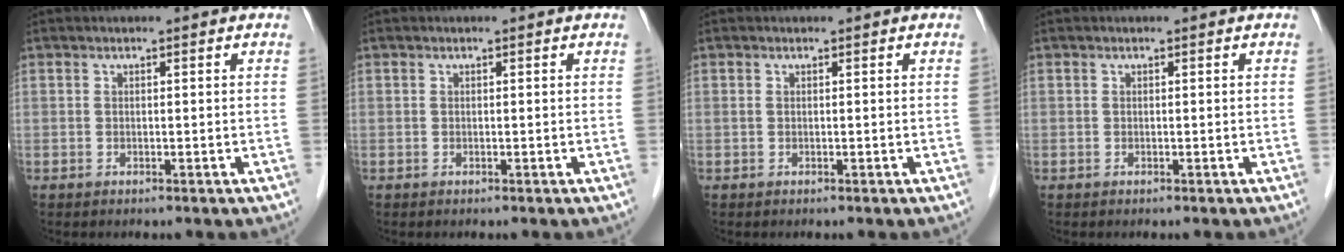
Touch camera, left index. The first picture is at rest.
{"total": 0.0}
{"total": 0.0}
{"total": 0.0}